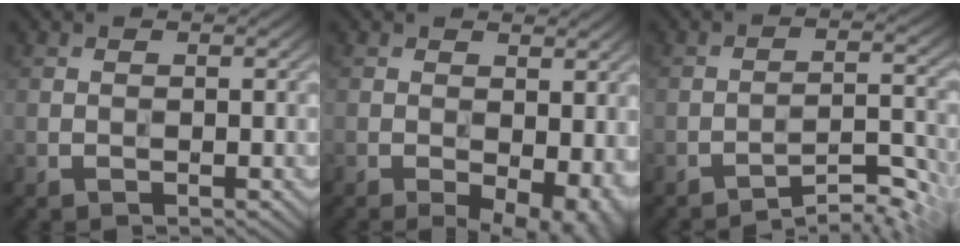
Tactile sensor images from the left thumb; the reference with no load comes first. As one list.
[{"total": 6.7, "force": [-1.7, 3.5, 5.4], "torque": [-0.072, -0.013, -0.018]}, {"total": 5.3, "force": [-4.3, 0.6, 3.1], "torque": [-0.049, 0.009, -0.068]}]